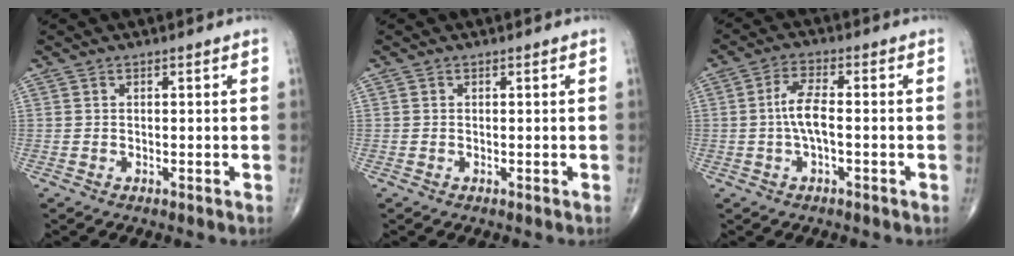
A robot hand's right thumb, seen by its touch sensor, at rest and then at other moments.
{"total": 0.0}
{"total": 5.2, "force": [-0.6, 1.8, 4.9], "torque": [-0.106, 0.015, -0.015]}